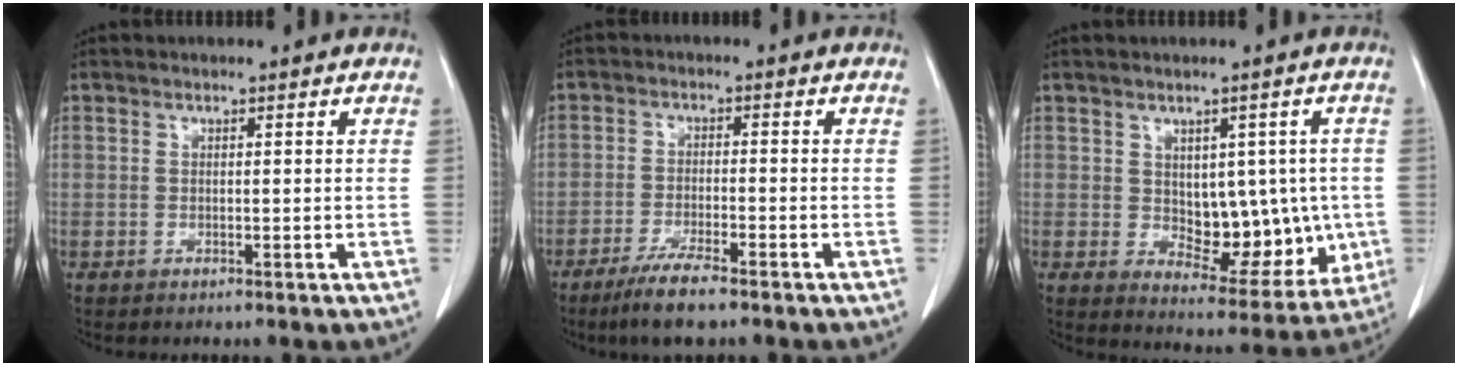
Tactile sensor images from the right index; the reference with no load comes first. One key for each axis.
{"total": 6.2, "fx": -4.5, "fy": 0.5, "fz": 4.2, "tx": -0.083, "ty": -0.014, "tz": -0.080}
{"total": 10.8, "fx": 0.0, "fy": 6.4, "fz": 8.7, "tx": -0.096, "ty": 0.009, "tz": 0.029}